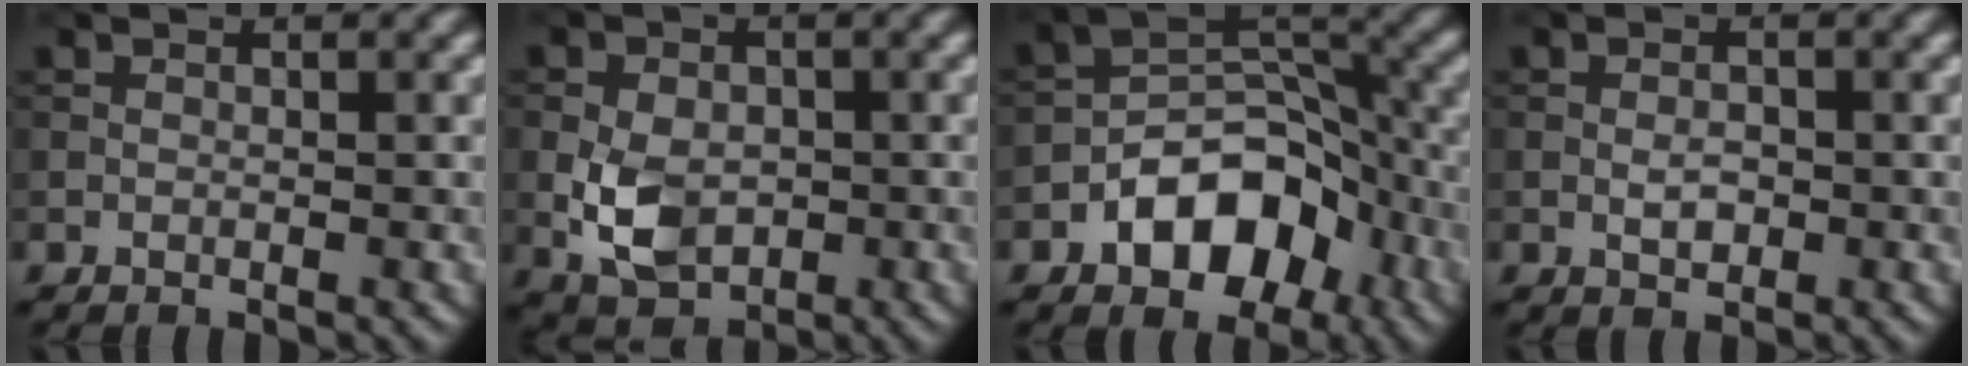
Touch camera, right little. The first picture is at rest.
{"total": 5.6, "force": [-1.3, 3.9, 3.8], "torque": [-0.081, -0.006, -0.027]}
{"total": 8.1, "force": [-3.8, 4.9, 5.2], "torque": [-0.064, 0.008, -0.070]}
{"total": 1.5, "force": [-0.3, 0.8, 1.2], "torque": [-0.021, 0.001, -0.006]}